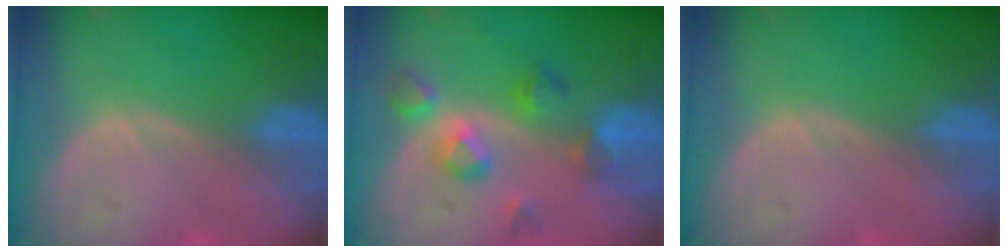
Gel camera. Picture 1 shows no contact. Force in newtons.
{"total": 6.6, "press": 6.6, "slide": 0.7}
{"total": 0.0}